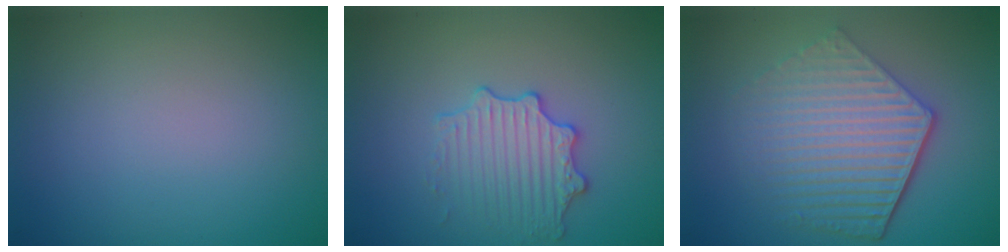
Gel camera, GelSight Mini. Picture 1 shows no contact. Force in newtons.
{"total": 2.9, "press": 2.8, "slide": 0.5}
{"total": 6.2, "press": 4.4, "slide": 4.3}